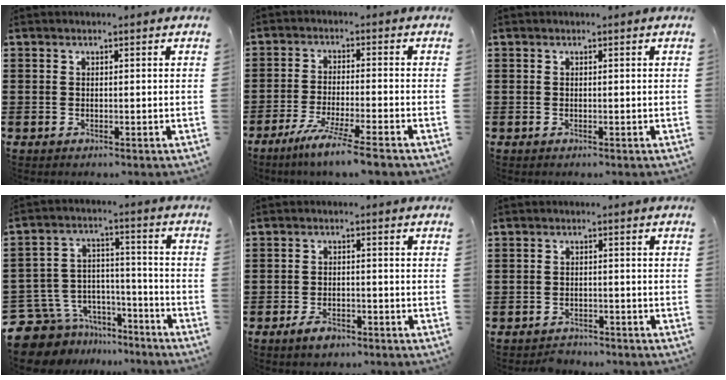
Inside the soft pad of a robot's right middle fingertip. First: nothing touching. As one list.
[{"total": 5.7, "force": [-4.7, -0.6, 3.2], "torque": [-0.064, -0.019, -0.086]}, {"total": 0.0}, {"total": 8.4, "force": [-7.5, 3.8, 0.5], "torque": [-0.041, 0.004, -0.146]}, {"total": 2.8, "force": [-1.9, 1.1, 1.7], "torque": [-0.037, -0.001, -0.037]}, {"total": 1.9, "force": [-1.8, 0.6, -0.1], "torque": [-0.005, 0.000, -0.039]}]